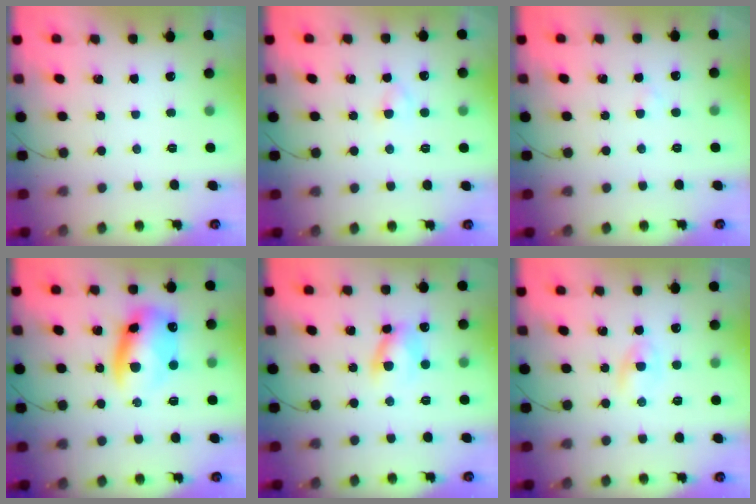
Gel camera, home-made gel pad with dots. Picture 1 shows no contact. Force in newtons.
{"total": 2.5, "press": 2.3, "slide": 1.0}
{"total": 1.0, "press": 0.7, "slide": 0.6}
{"total": 11.1, "press": 10.8, "slide": 2.3}
{"total": 7.3, "press": 7.3, "slide": 0.3}
{"total": 1.8, "press": 1.5, "slide": 0.9}